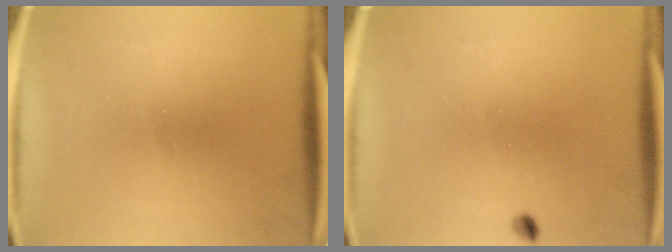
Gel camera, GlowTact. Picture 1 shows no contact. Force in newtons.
{"total": 1.0}